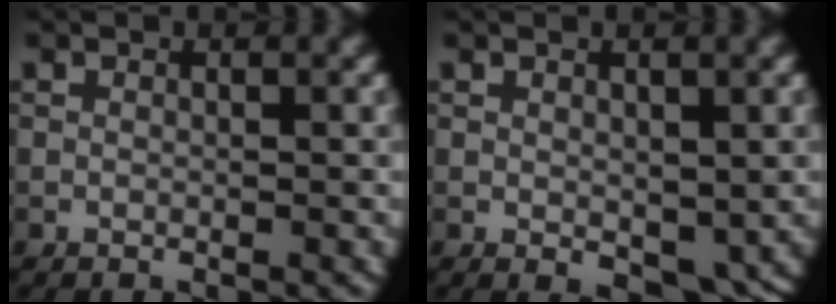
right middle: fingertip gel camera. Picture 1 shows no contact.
{"total": 2.6, "force": [-0.1, 1.5, 2.1], "torque": [-0.031, -0.009, 0.004]}